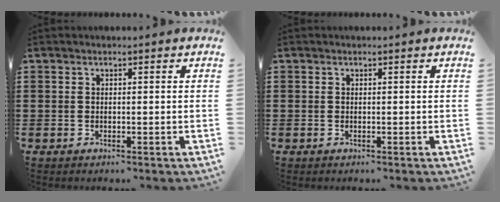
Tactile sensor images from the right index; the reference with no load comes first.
{"total": 0.0}